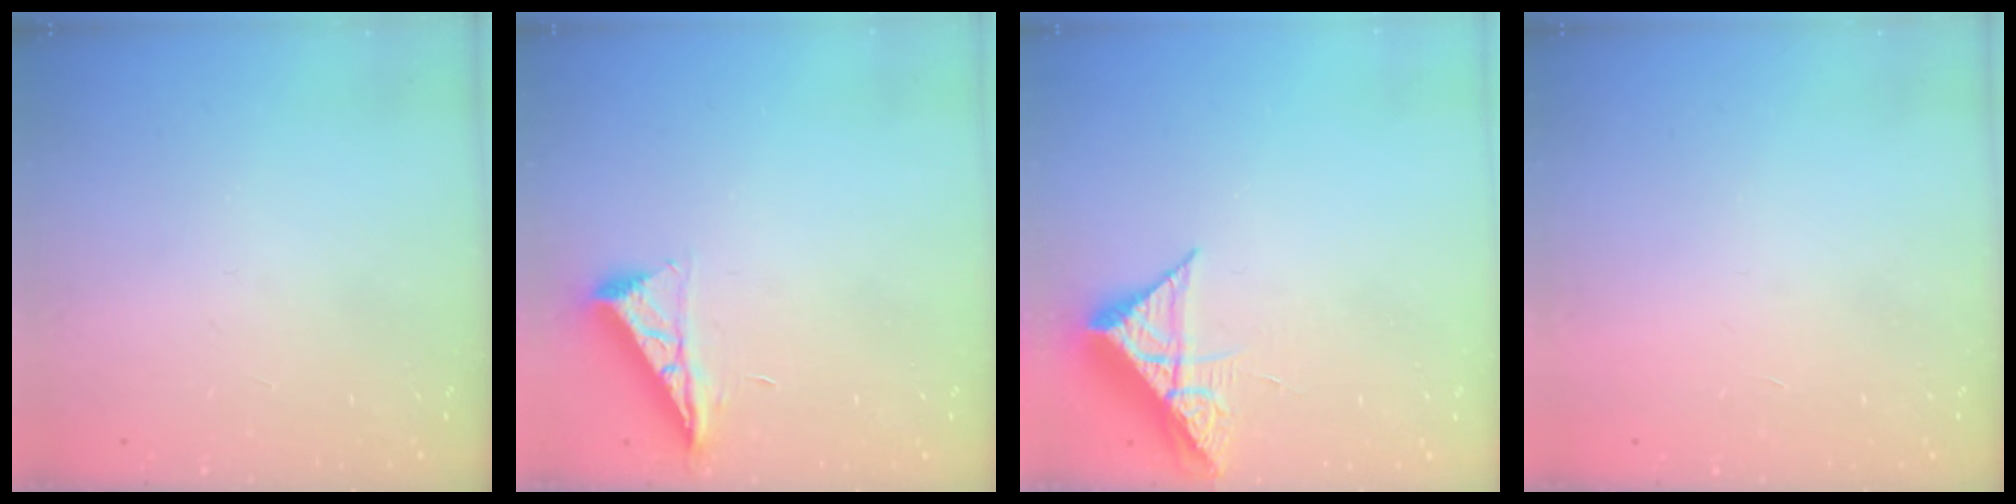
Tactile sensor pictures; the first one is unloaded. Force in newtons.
{"total": 6.5, "press": 6.4, "slide": 0.9}
{"total": 7.6, "press": 7.6, "slide": 0.4}
{"total": 1.7, "press": 1.7, "slide": 0.1}